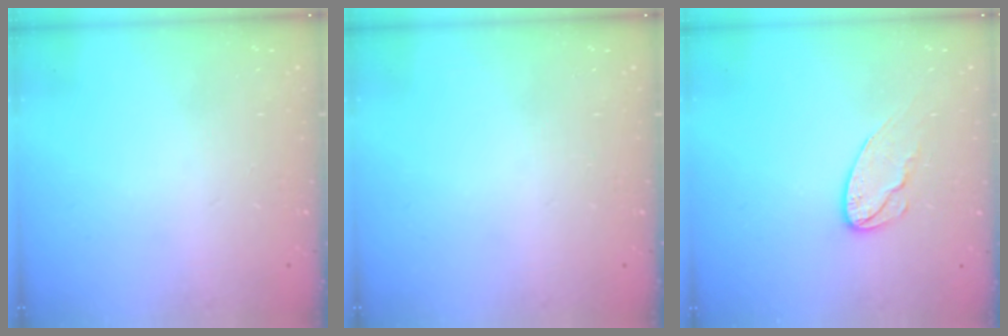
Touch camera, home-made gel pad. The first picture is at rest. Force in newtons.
{"total": 0.0}
{"total": 9.2, "press": 9.2, "slide": 0.7}